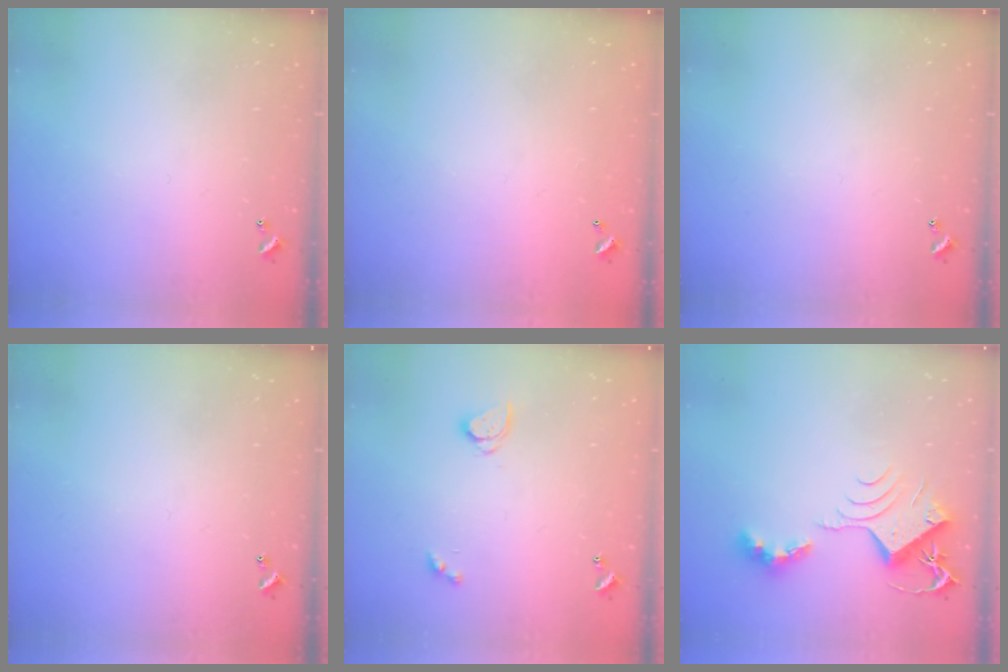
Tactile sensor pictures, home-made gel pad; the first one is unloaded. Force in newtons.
{"total": 2.8, "press": 2.8, "slide": 0.1}
{"total": 0.0}
{"total": 0.0}
{"total": 2.9, "press": 2.9, "slide": 0.3}
{"total": 10.1, "press": 10.0, "slide": 1.7}